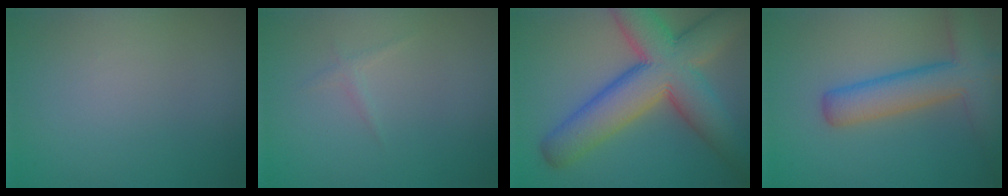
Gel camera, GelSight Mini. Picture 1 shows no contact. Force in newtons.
{"total": 0.6, "press": 0.6, "slide": 0.0}
{"total": 11.6, "press": 11.6, "slide": 0.7}
{"total": 6.2, "press": 6.1, "slide": 0.3}